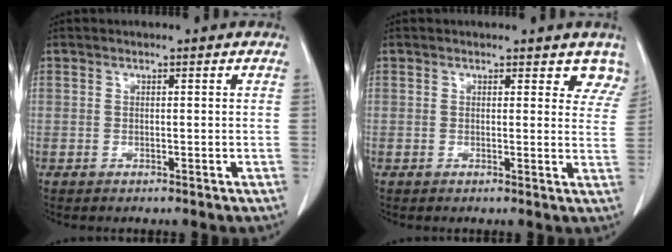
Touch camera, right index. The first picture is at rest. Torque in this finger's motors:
{"motor_torque": [0.21, 0.20, 0.03, 0.00]}